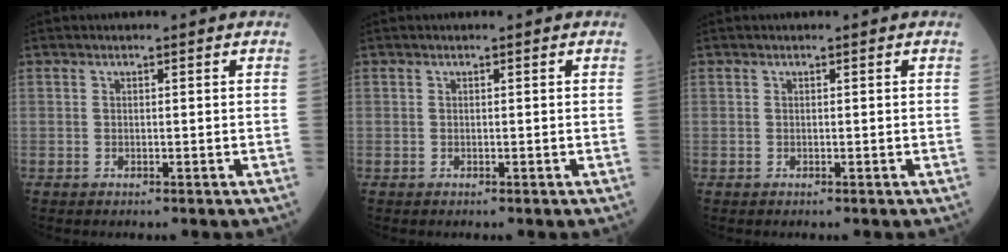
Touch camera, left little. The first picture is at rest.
{"total": 0.0}
{"total": 0.0}